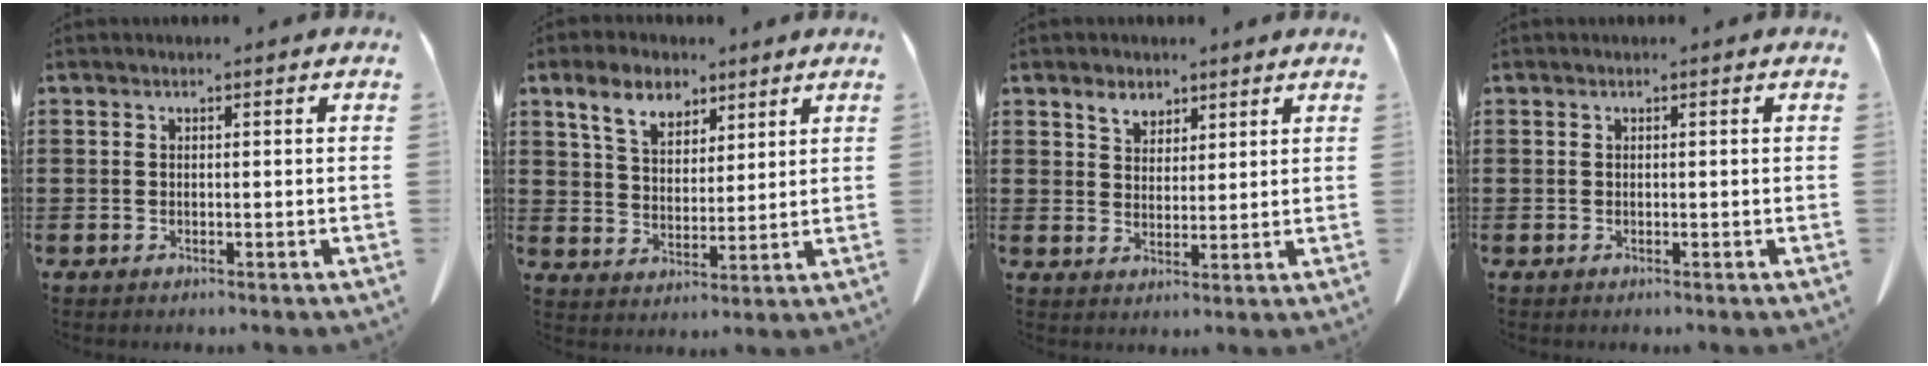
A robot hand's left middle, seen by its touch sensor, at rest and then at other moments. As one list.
[{"total": 7.5, "force": [5.2, 4.2, 3.4], "torque": [-0.090, 0.005, 0.097]}, {"total": 3.7, "force": [2.7, 2.3, 0.9], "torque": [-0.021, 0.006, 0.050]}, {"total": 0.0}]